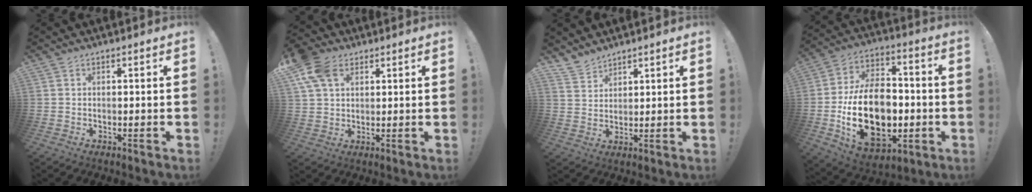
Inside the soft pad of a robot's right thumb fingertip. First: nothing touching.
{"total": 10.4, "force": [4.8, 7.0, 6.0], "torque": [-0.115, -0.011, 0.092]}
{"total": 5.0, "force": [4.6, 1.9, 0.8], "torque": [-0.020, -0.030, 0.090]}
{"total": 25.3, "force": [-4.0, 16.8, 18.5], "torque": [-0.336, 0.017, -0.051]}